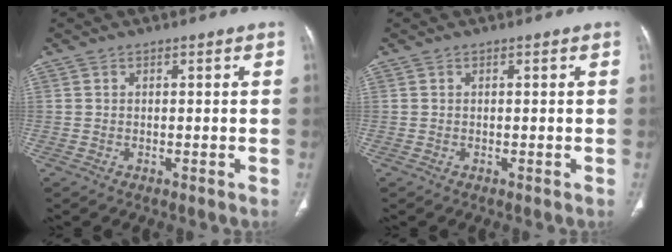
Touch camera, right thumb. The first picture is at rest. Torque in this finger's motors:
{"motor_torque": [-0.06, 0.06, 0.13, 0.13, 0.01]}